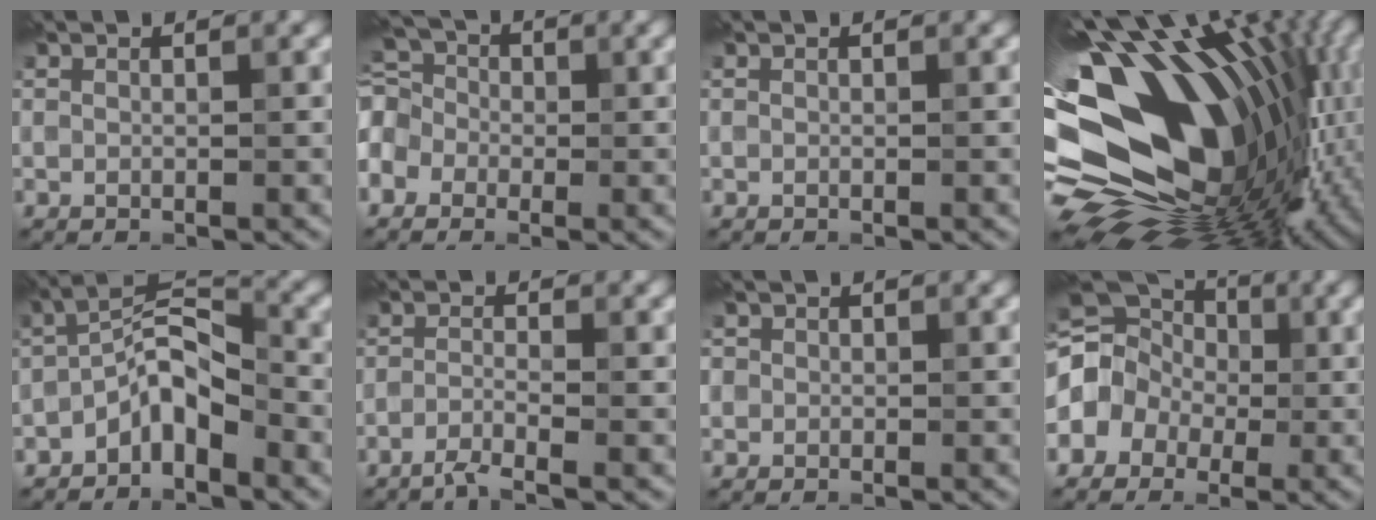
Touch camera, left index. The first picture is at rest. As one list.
[{"total": 6.3, "force": [-1.2, 5.1, 3.5], "torque": [-0.080, 0.030, -0.044]}, {"total": 0.0}, {"total": 17.9, "force": [-0.3, 11.5, 13.7], "torque": [-0.246, -0.006, 0.005]}, {"total": 4.8, "force": [-2.8, 1.8, 3.5], "torque": [-0.061, 0.026, -0.060]}, {"total": 2.1, "force": [-1.5, 0.0, 1.5], "torque": [-0.035, 0.002, -0.038]}, {"total": 1.7, "force": [0.5, 1.5, 0.5], "torque": [0.005, 0.010, -0.013]}, {"total": 10.2, "force": [-0.9, 8.8, 5.2], "torque": [-0.093, 0.032, -0.065]}]